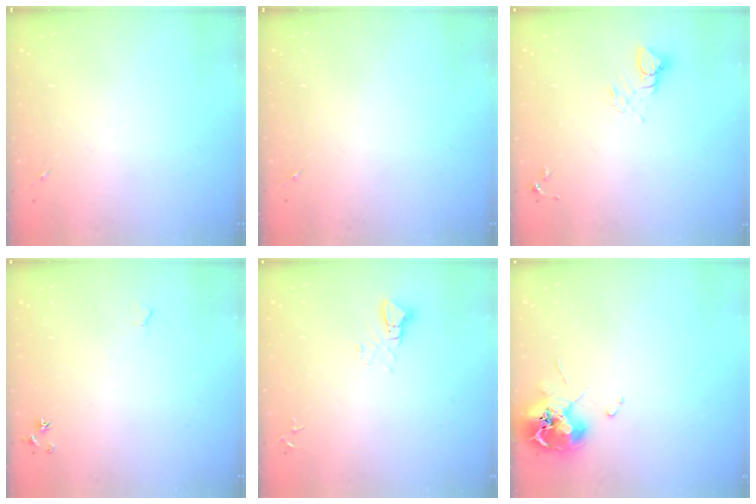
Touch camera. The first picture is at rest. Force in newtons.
{"total": 0.0}
{"total": 4.1, "press": 4.1, "slide": 0.2}
{"total": 4.7, "press": 4.7, "slide": 0.7}
{"total": 3.1, "press": 3.1, "slide": 0.1}
{"total": 12.3, "press": 12.2, "slide": 1.6}